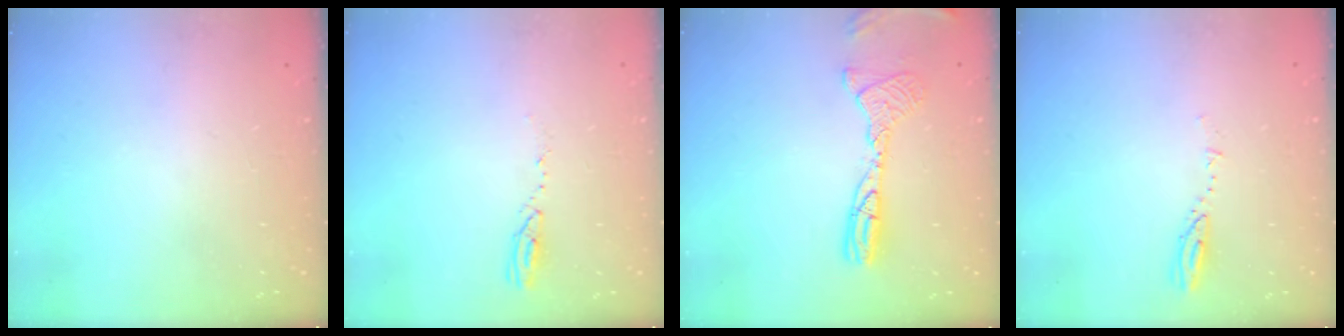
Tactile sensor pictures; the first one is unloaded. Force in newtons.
{"total": 4.1, "press": 4.1, "slide": 0.4}
{"total": 11.9, "press": 11.6, "slide": 2.5}
{"total": 3.2, "press": 3.2, "slide": 0.3}